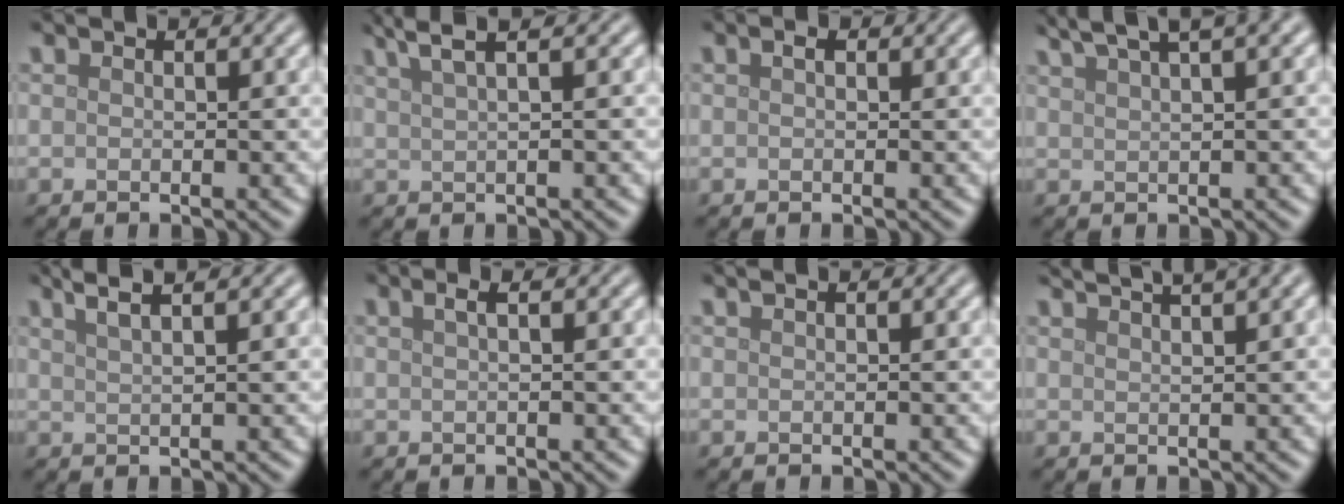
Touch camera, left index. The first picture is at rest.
{"total": 3.7, "force": [2.6, 0.8, 2.5], "torque": [-0.033, 0.012, 0.037]}
{"total": 0.7, "force": [0.3, 0.4, 0.6], "torque": [-0.011, 0.002, 0.003]}
{"total": 6.1, "force": [4.6, 1.3, 3.8], "torque": [-0.048, 0.027, 0.055]}
{"total": 4.2, "force": [2.9, 1.3, 2.7], "torque": [-0.023, 0.026, 0.016]}
{"total": 1.5, "force": [0.6, 0.5, 1.3], "torque": [-0.019, 0.004, 0.004]}
{"total": 0.6, "force": [0.4, 0.2, 0.4], "torque": [-0.009, 0.004, 0.003]}
{"total": 5.0, "force": [3.7, 1.2, 3.2], "torque": [-0.020, 0.028, 0.024]}